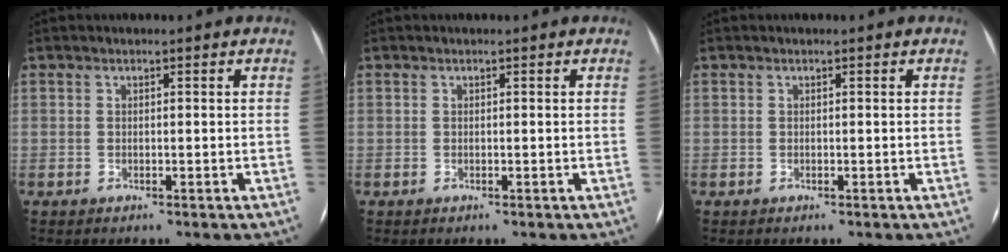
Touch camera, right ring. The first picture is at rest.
{"total": 0.0}
{"total": 0.0}